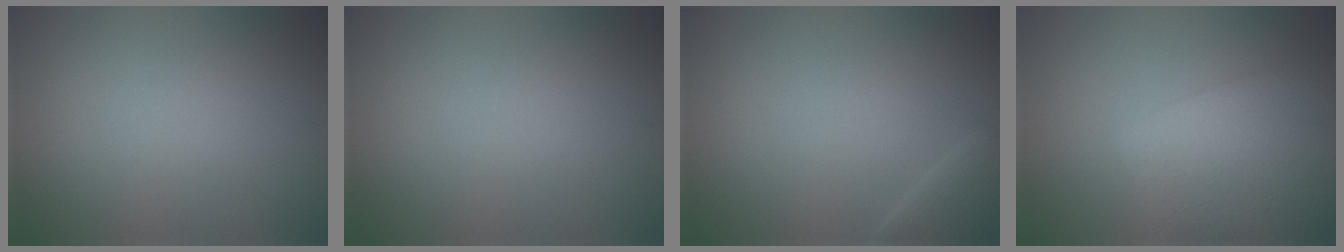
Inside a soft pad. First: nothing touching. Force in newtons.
{"total": 0.0}
{"total": 2.3, "press": 2.3, "slide": 0.2}
{"total": 8.2, "press": 8.2, "slide": 0.6}